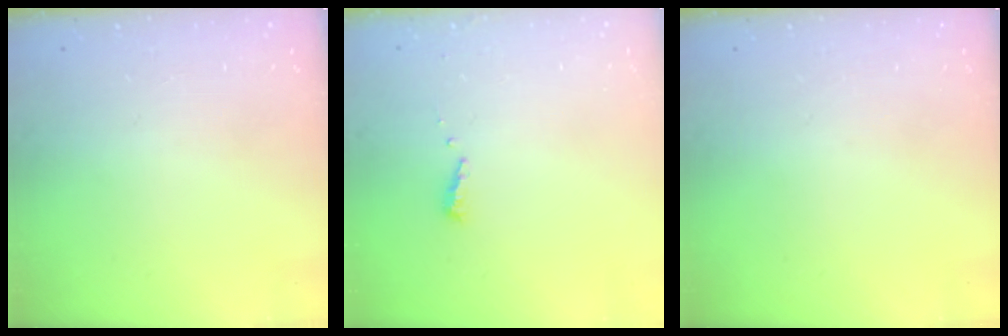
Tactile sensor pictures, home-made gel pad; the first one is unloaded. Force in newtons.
{"total": 5.3, "press": 5.3, "slide": 0.5}
{"total": 0.0}